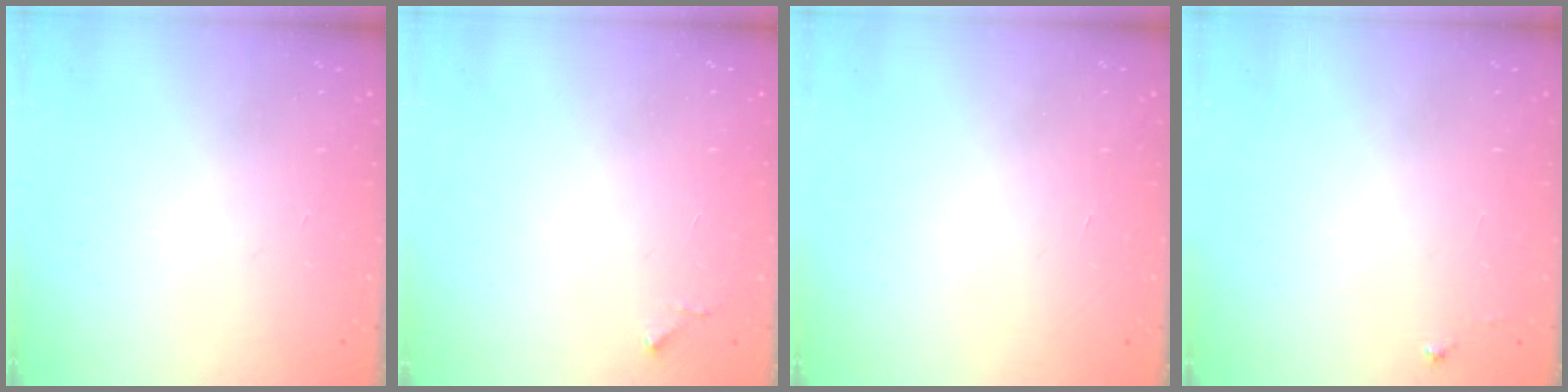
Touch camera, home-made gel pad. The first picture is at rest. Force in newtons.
{"total": 3.4, "press": 3.4, "slide": 0.4}
{"total": 1.6, "press": 1.5, "slide": 0.1}
{"total": 3.9, "press": 3.9, "slide": 0.4}